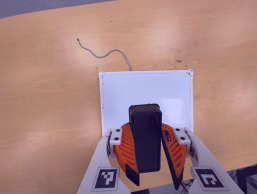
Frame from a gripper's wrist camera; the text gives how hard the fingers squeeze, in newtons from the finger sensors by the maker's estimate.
{"total": 10.0, "left": 10.0, "right": 10.0}